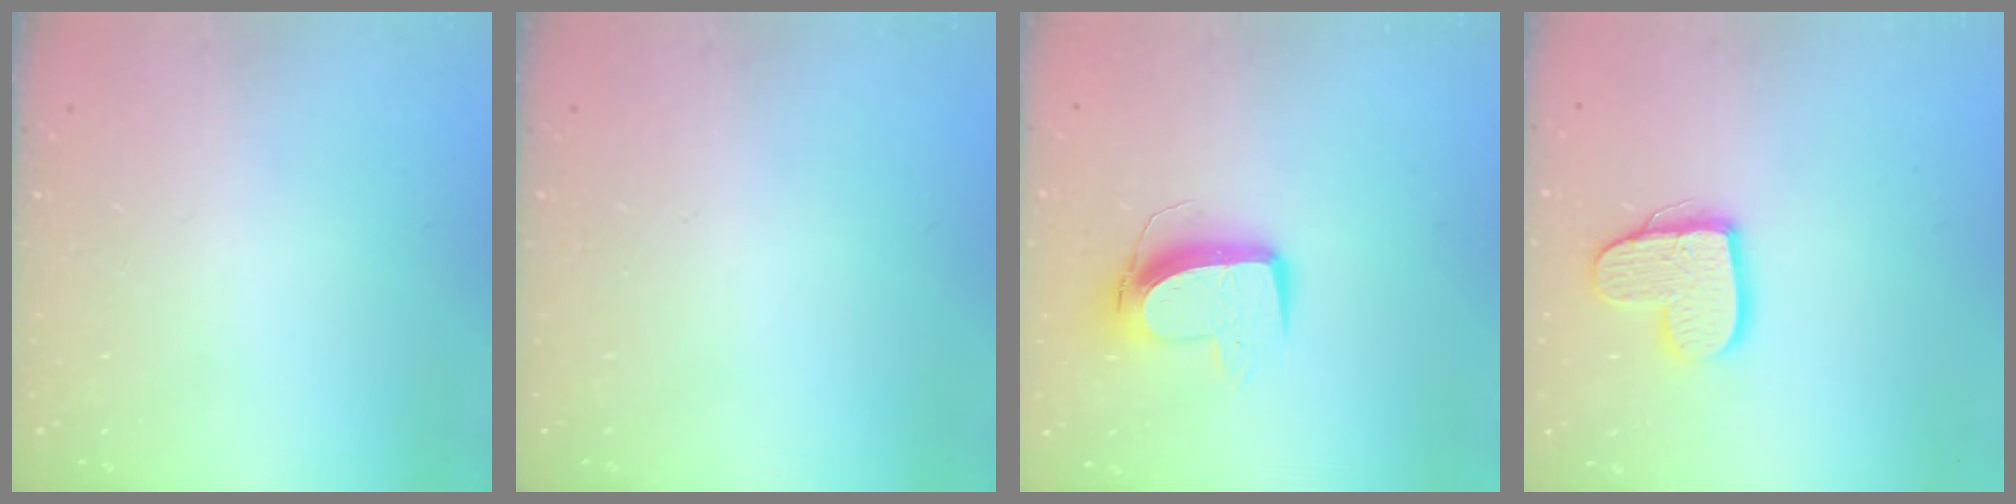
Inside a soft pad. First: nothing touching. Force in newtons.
{"total": 0.0}
{"total": 10.3, "press": 10.2, "slide": 1.1}
{"total": 11.5, "press": 11.5, "slide": 0.6}